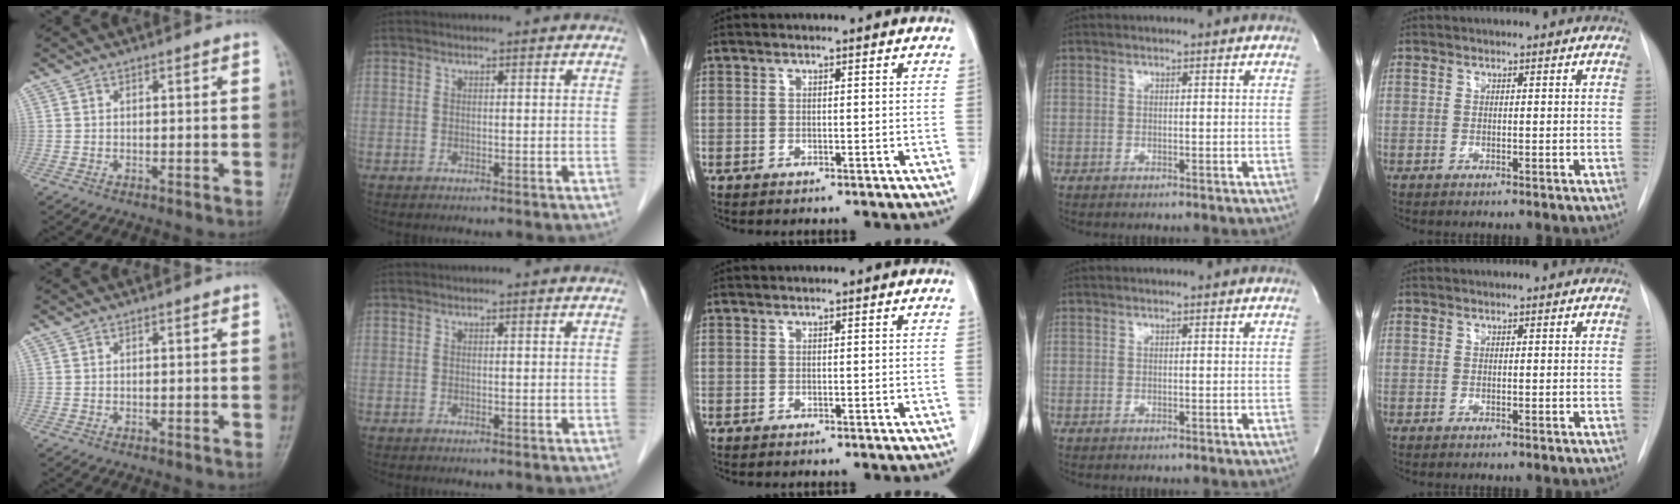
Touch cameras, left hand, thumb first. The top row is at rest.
{}